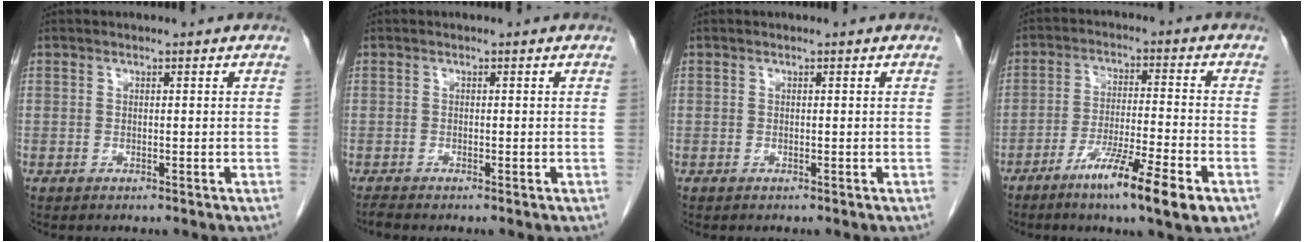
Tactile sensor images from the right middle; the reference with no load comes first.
{"total": 0.6, "force": [-0.5, -0.1, 0.2], "torque": [-0.007, -0.003, -0.011]}
{"total": 0.0}
{"total": 11.3, "force": [-6.4, 0.1, 9.3], "torque": [-0.162, -0.021, -0.108]}